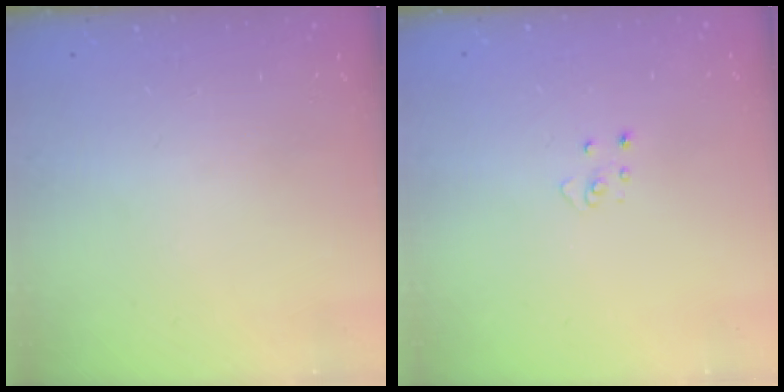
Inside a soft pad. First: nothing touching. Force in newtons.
{"total": 3.4, "press": 3.4, "slide": 0.1}